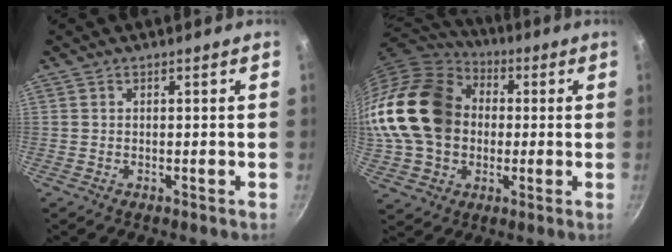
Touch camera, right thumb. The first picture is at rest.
{"total": 26.1, "force": [1.6, 20.0, 16.6], "torque": [-0.330, 0.047, 0.030]}